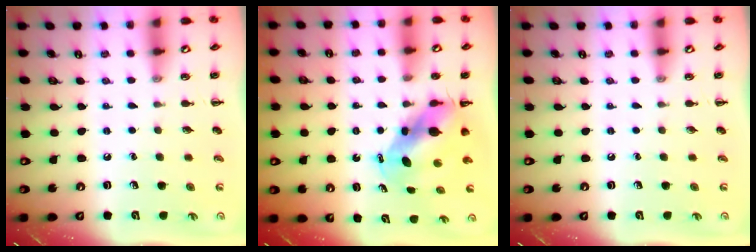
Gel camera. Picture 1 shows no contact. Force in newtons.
{"total": 6.2, "press": 6.1, "slide": 1.1}
{"total": 0.0}